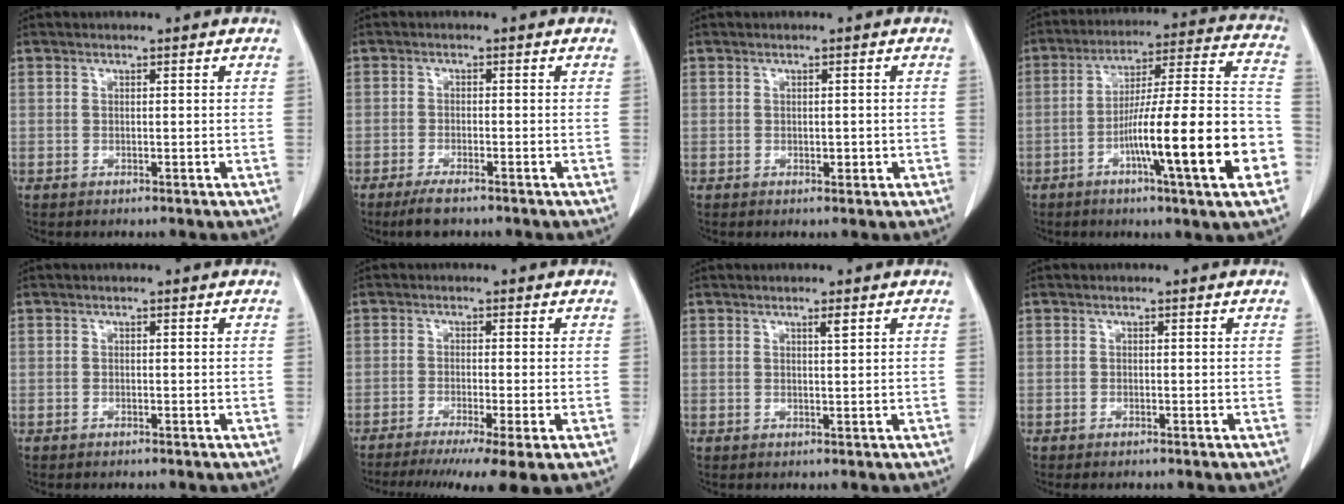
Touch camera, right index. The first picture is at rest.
{"total": 3.7, "force": [-2.9, 0.6, 2.3], "torque": [-0.046, -0.007, -0.051]}
{"total": 1.3, "force": [-0.3, 0.8, 1.0], "torque": [-0.013, 0.001, 0.000]}
{"total": 21.0, "force": [-7.2, 0.7, 19.7], "torque": [-0.254, 0.009, -0.112]}
{"total": 0.0}
{"total": 10.7, "force": [-7.7, -0.1, 7.5], "torque": [-0.102, -0.023, -0.120]}
{"total": 1.0, "force": [0.6, -0.1, 0.8], "torque": [-0.016, -0.003, 0.010]}
{"total": 0.6, "force": [-0.5, 0.1, 0.3], "torque": [-0.010, -0.002, -0.008]}